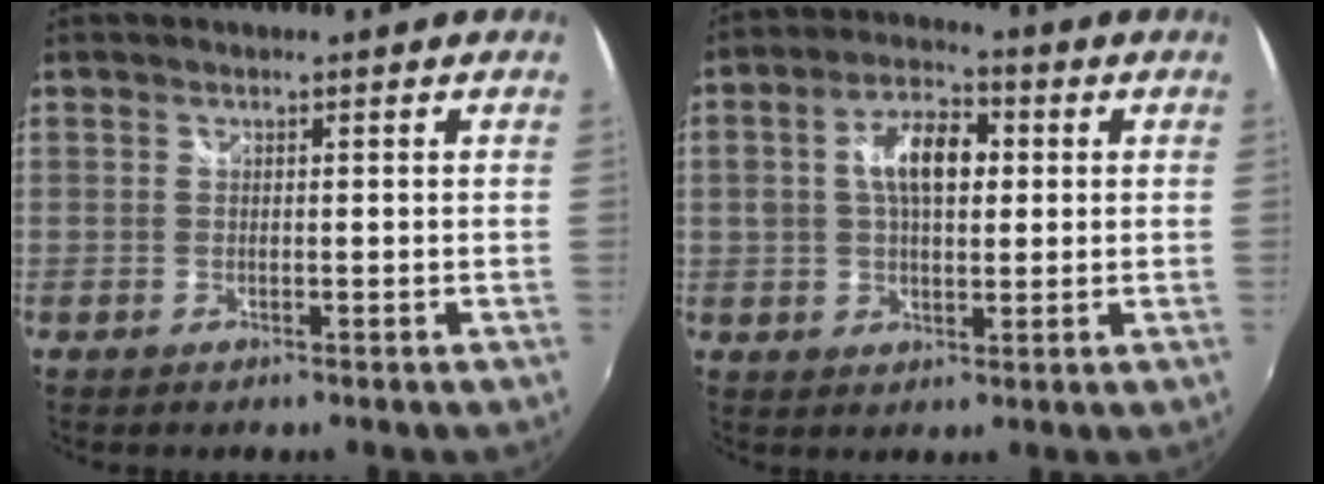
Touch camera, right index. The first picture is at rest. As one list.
[{"total": 9.4, "force": [1.6, 5.2, 7.7], "torque": [-0.136, 0.020, 0.026]}]